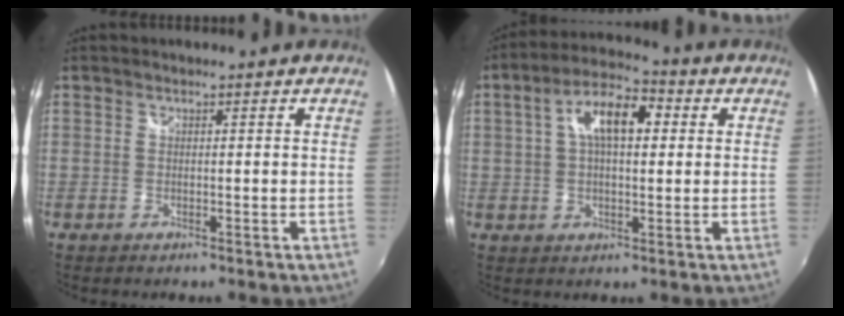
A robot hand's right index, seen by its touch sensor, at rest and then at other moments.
{"total": 10.2, "force": [2.3, 4.7, 8.7], "torque": [-0.156, 0.027, 0.033]}